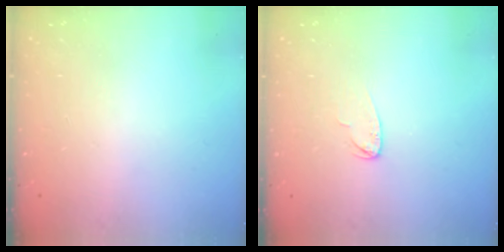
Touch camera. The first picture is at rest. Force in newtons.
{"total": 3.9, "press": 3.9, "slide": 0.3}